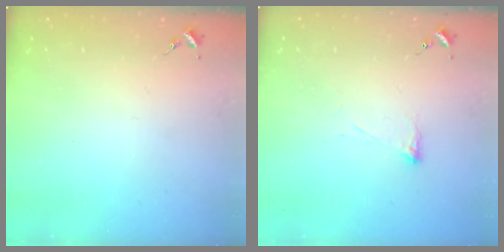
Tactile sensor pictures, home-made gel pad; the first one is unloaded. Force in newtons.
{"total": 2.8, "press": 2.7, "slide": 0.8}